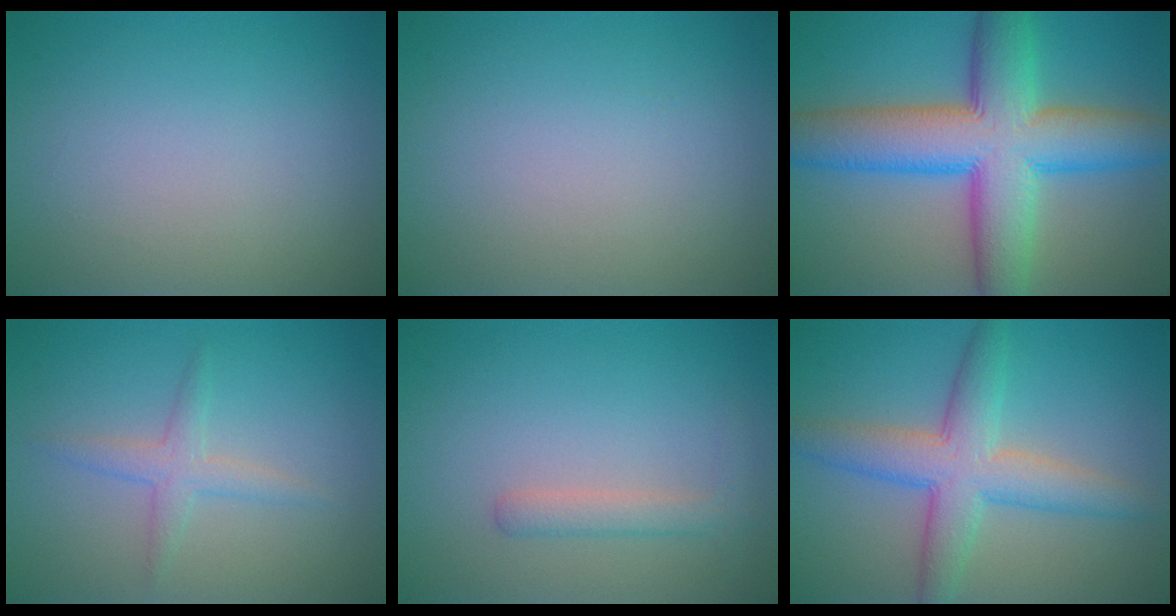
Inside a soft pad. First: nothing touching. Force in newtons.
{"total": 0.0}
{"total": 11.6, "press": 11.6, "slide": 0.3}
{"total": 2.0, "press": 2.0, "slide": 0.1}
{"total": 1.8, "press": 1.8, "slide": 0.1}
{"total": 5.9, "press": 5.9, "slide": 0.3}